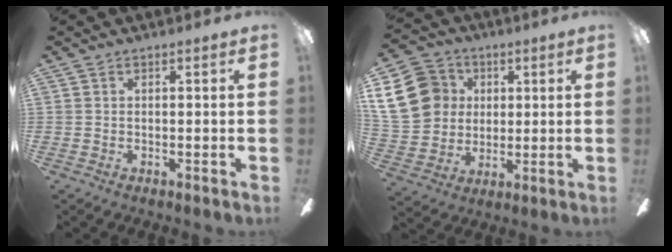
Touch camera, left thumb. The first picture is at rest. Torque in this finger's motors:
{"motor_torque": [2.48, 2.53, 1.85, -0.92, 0.43]}